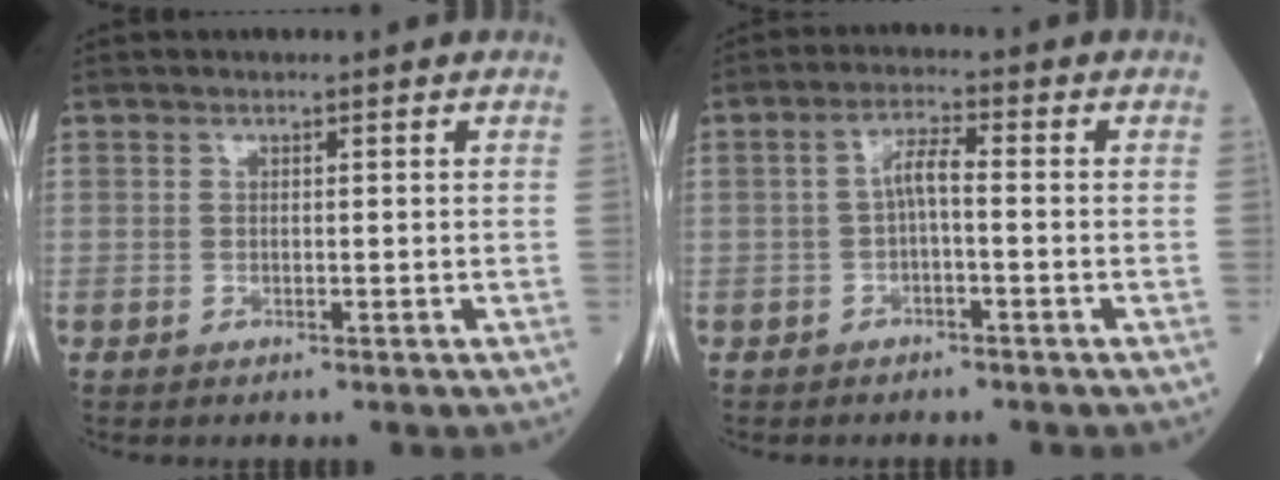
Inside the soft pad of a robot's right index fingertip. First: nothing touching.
{"total": 3.5, "force": [-0.5, 0.7, 3.4], "torque": [-0.061, 0.012, -0.010]}